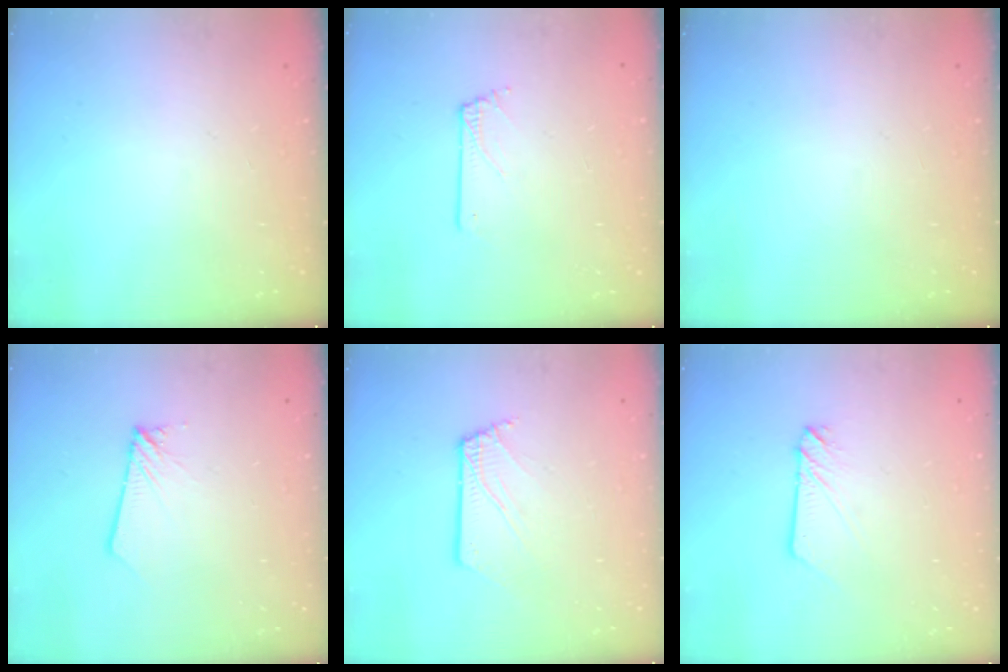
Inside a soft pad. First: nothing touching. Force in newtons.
{"total": 0.6, "press": 0.6, "slide": 0.1}
{"total": 0.0}
{"total": 1.8, "press": 1.8, "slide": 0.2}
{"total": 2.6, "press": 2.6, "slide": 0.3}
{"total": 3.0, "press": 3.0, "slide": 0.2}